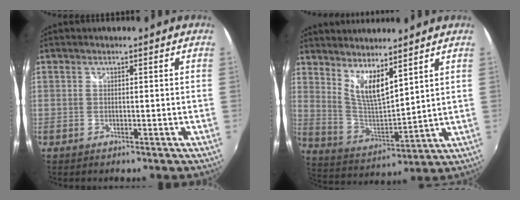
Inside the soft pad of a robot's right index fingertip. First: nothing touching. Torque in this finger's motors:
{"motor_torque": [0.31, 0.31, 0.15, 0.10]}